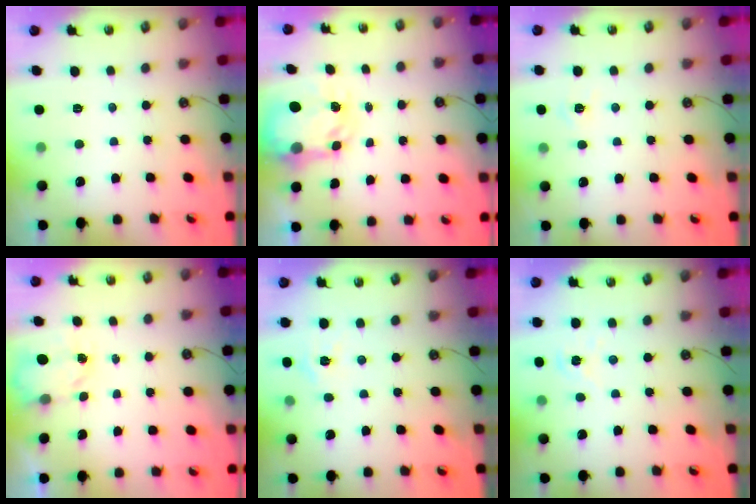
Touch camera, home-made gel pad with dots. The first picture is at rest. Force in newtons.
{"total": 5.2, "press": 5.1, "slide": 0.4}
{"total": 4.9, "press": 4.9, "slide": 0.4}
{"total": 1.6, "press": 1.6, "slide": 0.3}
{"total": 4.7, "press": 4.7, "slide": 0.5}
{"total": 4.9, "press": 4.9, "slide": 0.5}